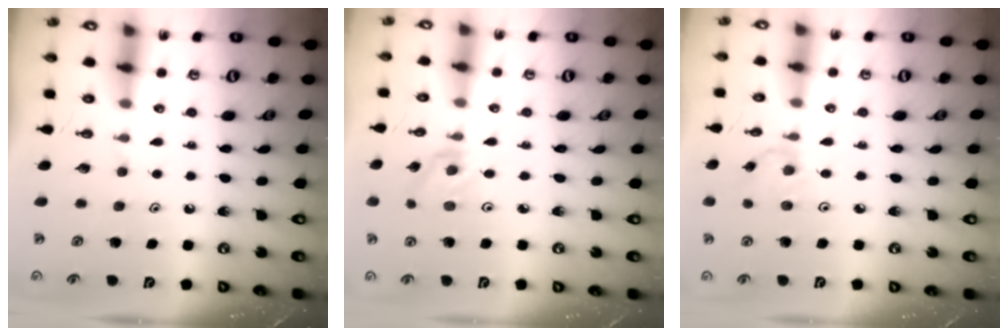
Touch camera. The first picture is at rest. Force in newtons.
{"total": 2.1, "press": 2.0, "slide": 0.4}
{"total": 1.4, "press": 1.4, "slide": 0.3}